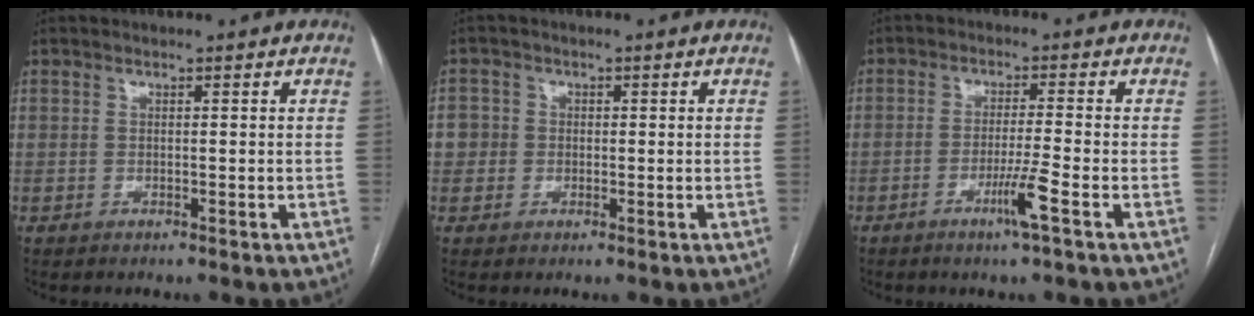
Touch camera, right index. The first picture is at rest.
{"total": 3.4, "force": [0.0, 3.4, 0.3], "torque": [0.008, 0.015, -0.002]}
{"total": 4.8, "force": [-2.4, -0.8, 4.1], "torque": [-0.076, -0.010, -0.046]}